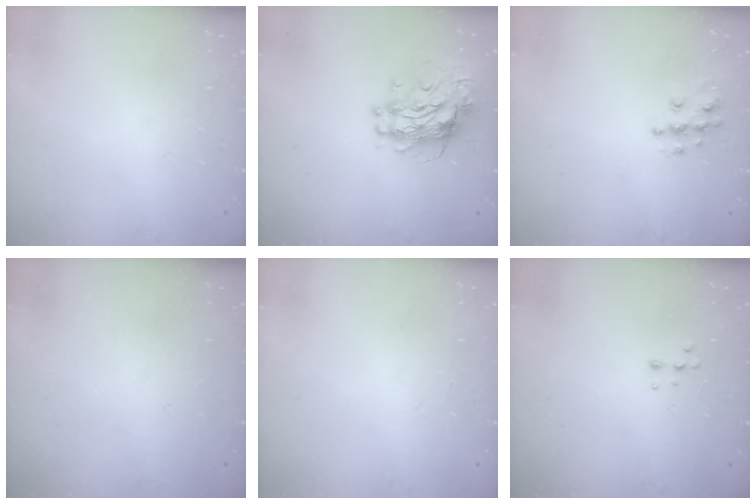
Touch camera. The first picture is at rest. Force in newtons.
{"total": 11.6, "press": 11.6, "slide": 1.2}
{"total": 7.8, "press": 7.8, "slide": 0.2}
{"total": 0.0}
{"total": 0.0}
{"total": 4.0, "press": 4.0, "slide": 0.8}